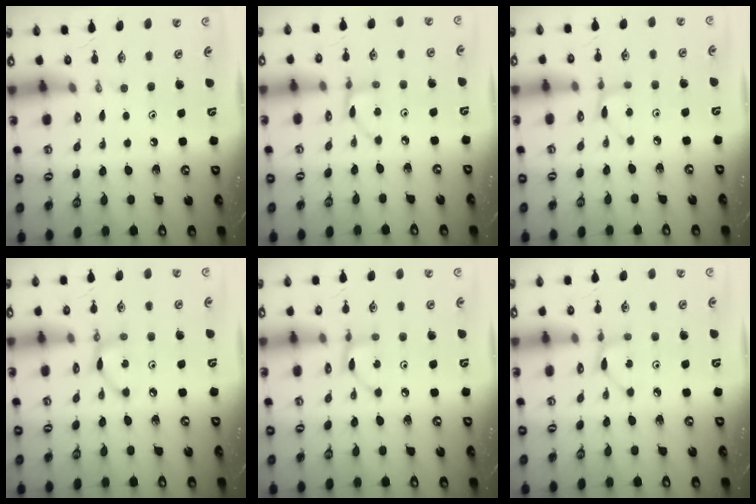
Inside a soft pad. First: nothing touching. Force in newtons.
{"total": 2.8, "press": 2.8, "slide": 0.4}
{"total": 4.4, "press": 4.3, "slide": 0.4}
{"total": 5.2, "press": 5.2, "slide": 0.2}
{"total": 3.0, "press": 3.0, "slide": 0.1}
{"total": 1.8, "press": 1.8, "slide": 0.3}